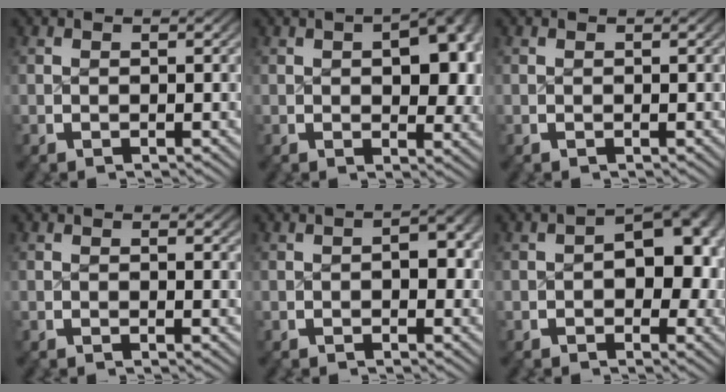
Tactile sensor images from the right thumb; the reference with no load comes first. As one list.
[{"total": 6.1, "force": [0.7, 3.3, 5.1], "torque": [-0.064, -0.013, 0.015]}, {"total": 0.0}, {"total": 0.6, "force": [0.4, 0.1, 0.3], "torque": [-0.003, -0.003, 0.006]}, {"total": 2.7, "force": [-0.1, 1.4, 2.2], "torque": [-0.033, -0.006, -0.002]}, {"total": 7.0, "force": [-0.3, 4.2, 5.5], "torque": [-0.077, -0.022, 0.004]}]